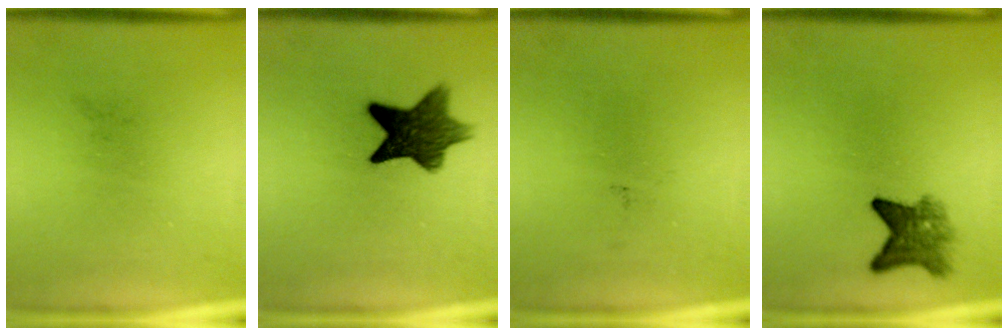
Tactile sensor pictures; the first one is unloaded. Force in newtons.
{"total": 9.8}
{"total": 0.0}
{"total": 4.5}